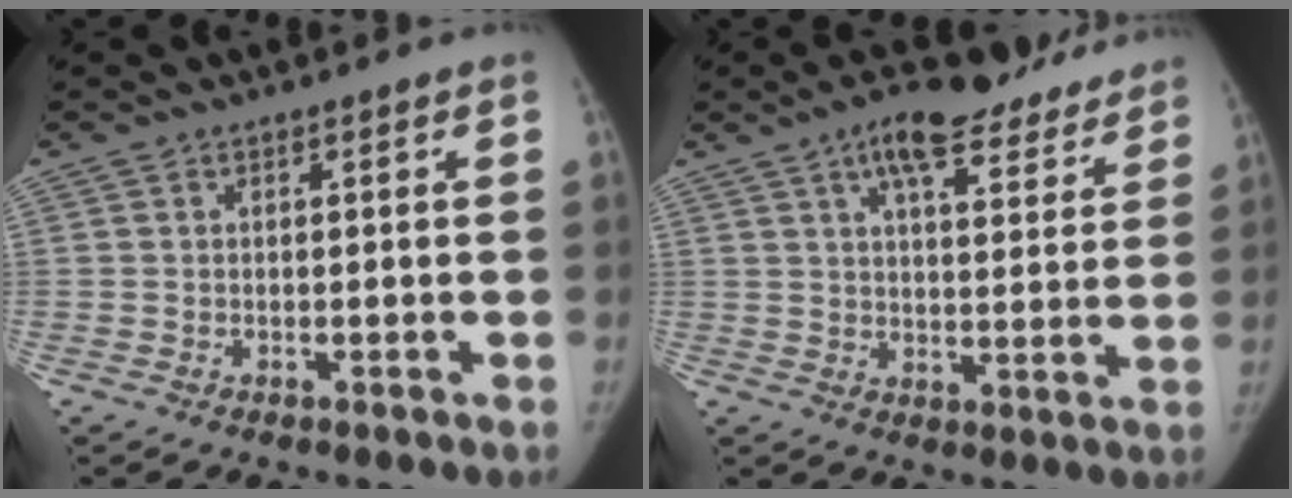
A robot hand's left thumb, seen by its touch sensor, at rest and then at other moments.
{"total": 14.8, "force": [10.7, 5.3, 8.8], "torque": [-0.091, -0.032, 0.153]}